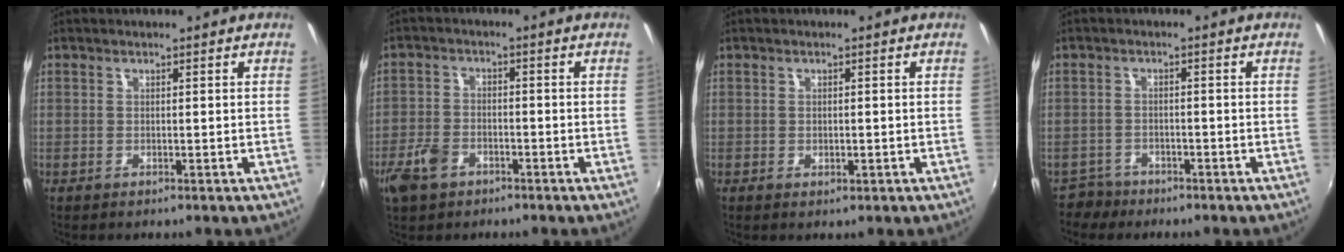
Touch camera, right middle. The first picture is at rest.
{"total": 6.8, "force": [-4.1, 4.3, 3.4], "torque": [-0.087, -0.001, -0.078]}
{"total": 0.6, "force": [0.0, 0.1, 0.5], "torque": [-0.006, -0.004, -0.002]}
{"total": 3.1, "force": [-2.7, 1.5, -0.2], "torque": [-0.006, 0.000, -0.052]}